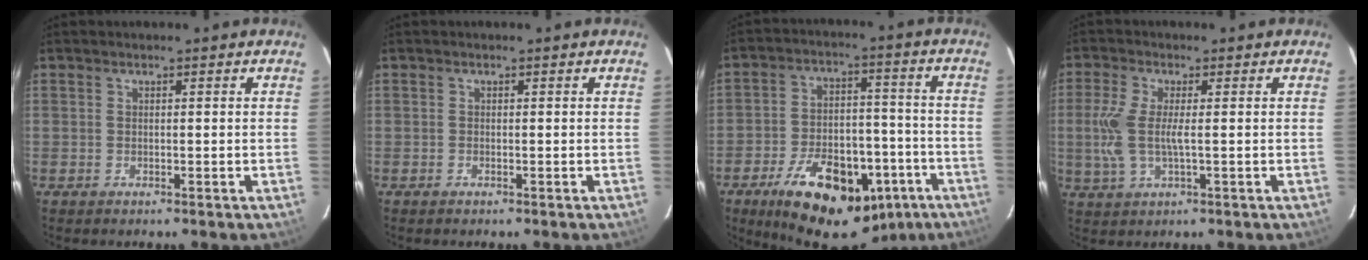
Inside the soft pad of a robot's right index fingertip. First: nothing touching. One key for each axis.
{"total": 0.0}
{"total": 23.4, "fx": -13.7, "fy": 12.2, "fz": 14.6, "tx": -0.252, "ty": 0.009, "tz": -0.183}
{"total": 6.8, "fx": -0.3, "fy": 2.1, "fz": 6.5, "tx": -0.148, "ty": -0.001, "tz": -0.006}